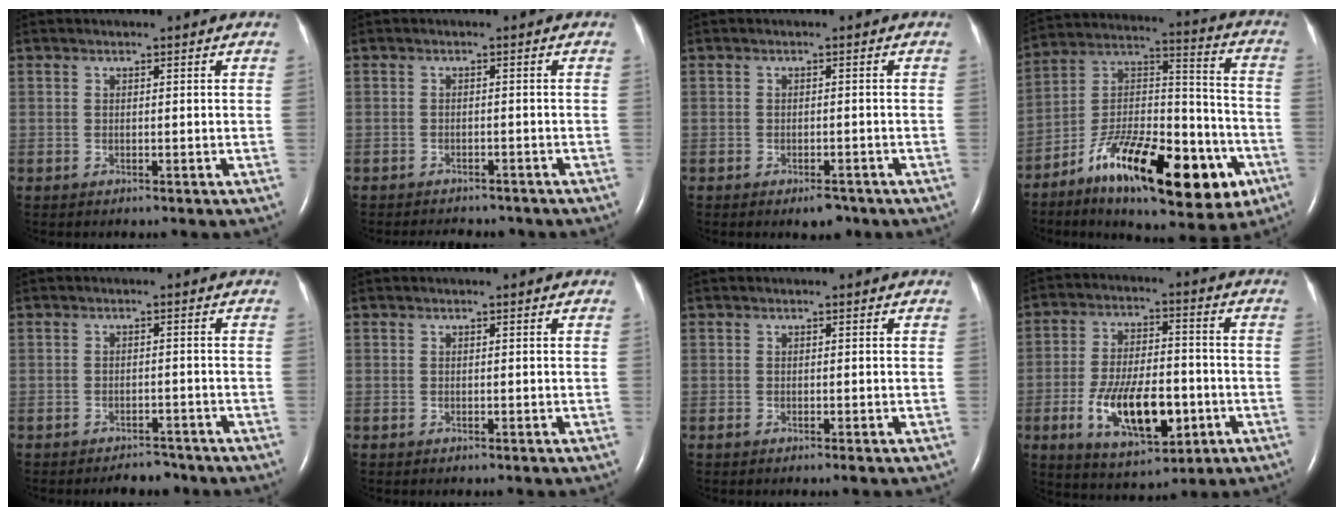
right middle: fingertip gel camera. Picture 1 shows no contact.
{"total": 6.5, "force": [-5.8, 2.3, 1.9], "torque": [-0.027, -0.001, -0.068]}
{"total": 2.4, "force": [-1.7, 1.0, 1.4], "torque": [-0.021, -0.001, -0.018]}
{"total": 23.6, "force": [-12.0, 8.3, 18.5], "torque": [-0.275, 0.016, -0.184]}
{"total": 3.0, "force": [-2.7, 1.1, 0.6], "torque": [-0.011, 0.001, -0.037]}
{"total": 0.0}
{"total": 0.6, "force": [-0.4, -0.1, 0.4], "torque": [-0.008, -0.001, -0.007]}
{"total": 13.8, "force": [-4.3, 5.8, 11.8], "torque": [-0.223, -0.002, -0.064]}